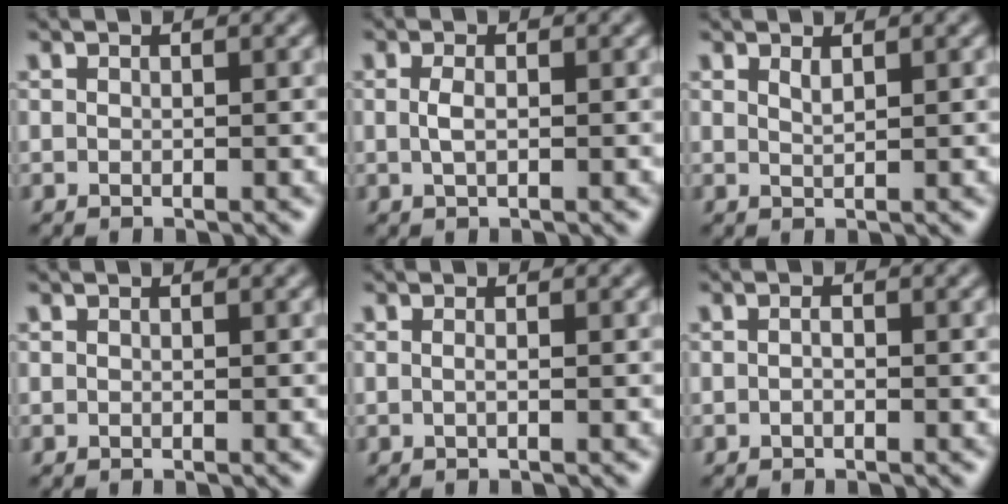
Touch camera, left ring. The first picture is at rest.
{"total": 1.2, "force": [0.1, 0.5, 1.1], "torque": [-0.026, 0.000, 0.000]}
{"total": 0.8, "force": [0.7, 0.1, 0.5], "torque": [-0.007, -0.001, 0.013]}
{"total": 0.0}
{"total": 0.5, "force": [-0.1, 0.1, 0.5], "torque": [-0.011, -0.002, -0.003]}
{"total": 0.6, "force": [-0.2, 0.3, 0.5], "torque": [-0.012, 0.000, -0.005]}